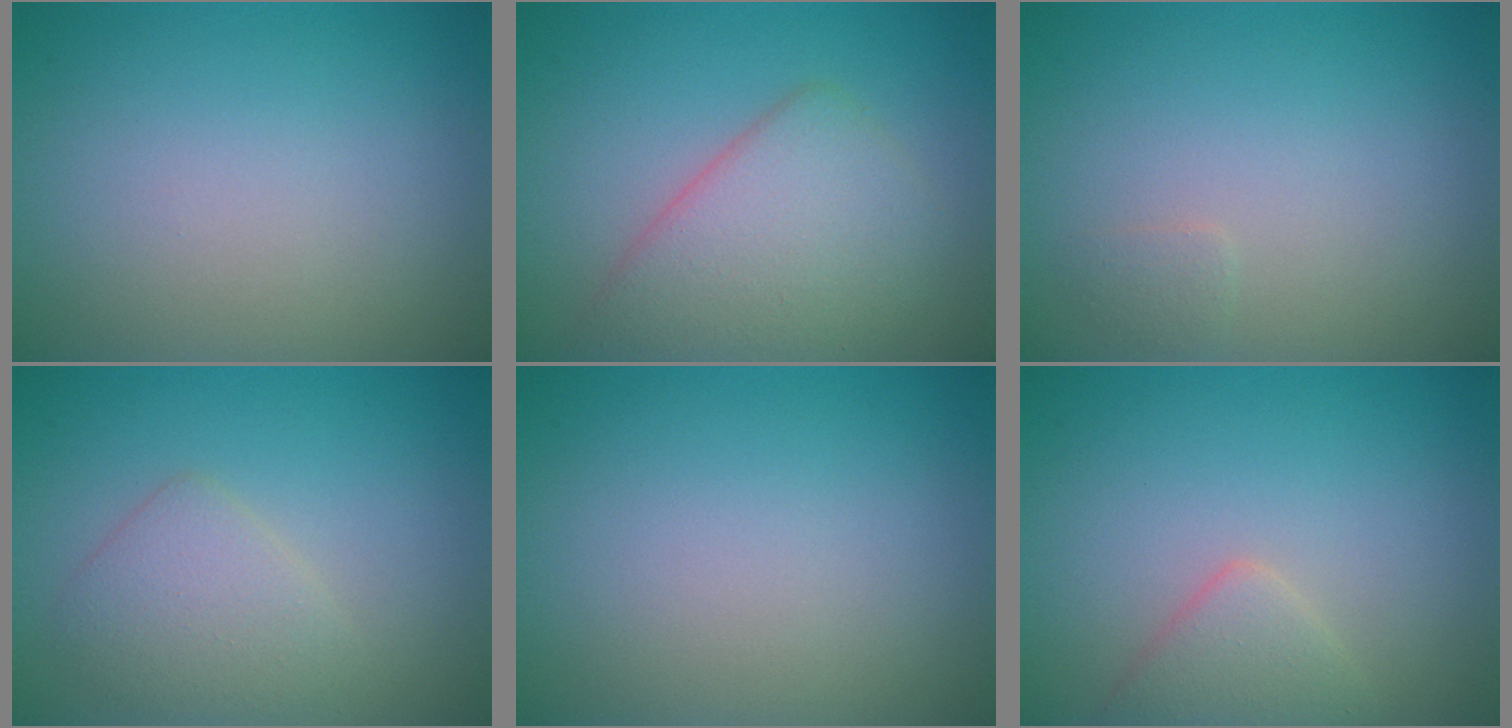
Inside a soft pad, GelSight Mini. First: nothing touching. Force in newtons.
{"total": 5.2, "press": 5.2, "slide": 0.5}
{"total": 0.7, "press": 0.7, "slide": 0.0}
{"total": 2.9, "press": 2.9, "slide": 0.2}
{"total": 0.0}
{"total": 2.2, "press": 2.2, "slide": 0.1}